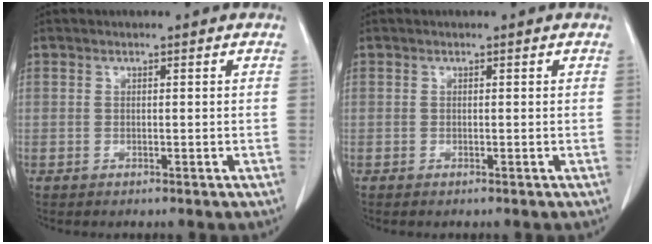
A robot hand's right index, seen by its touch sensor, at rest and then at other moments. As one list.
[{"total": 0.0}]